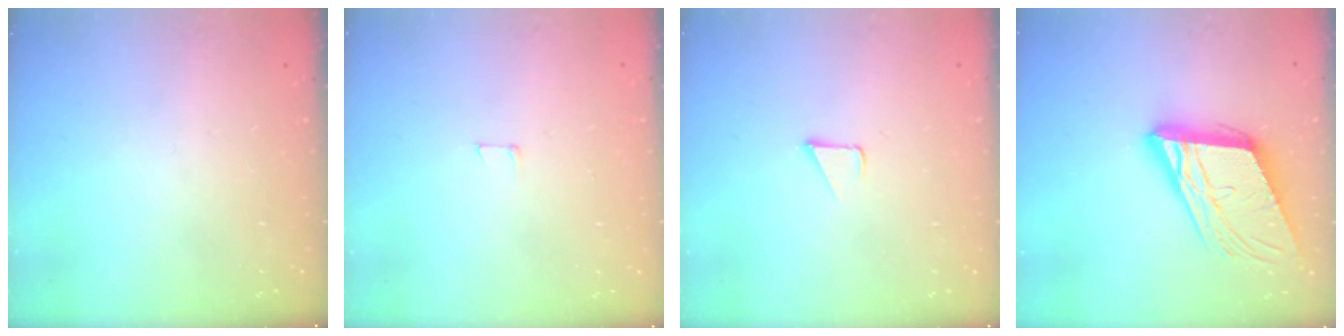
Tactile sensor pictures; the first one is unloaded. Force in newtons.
{"total": 2.9, "press": 2.9, "slide": 0.2}
{"total": 1.7, "press": 1.7, "slide": 0.1}
{"total": 18.1, "press": 17.7, "slide": 3.6}